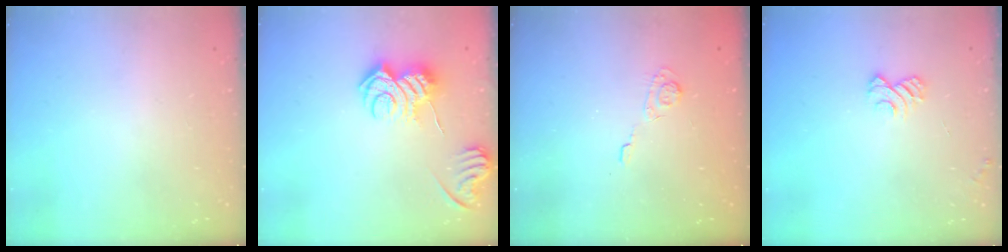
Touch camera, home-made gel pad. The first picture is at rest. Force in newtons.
{"total": 10.2, "press": 10.2, "slide": 0.5}
{"total": 3.2, "press": 2.8, "slide": 1.7}
{"total": 5.2, "press": 5.1, "slide": 0.5}